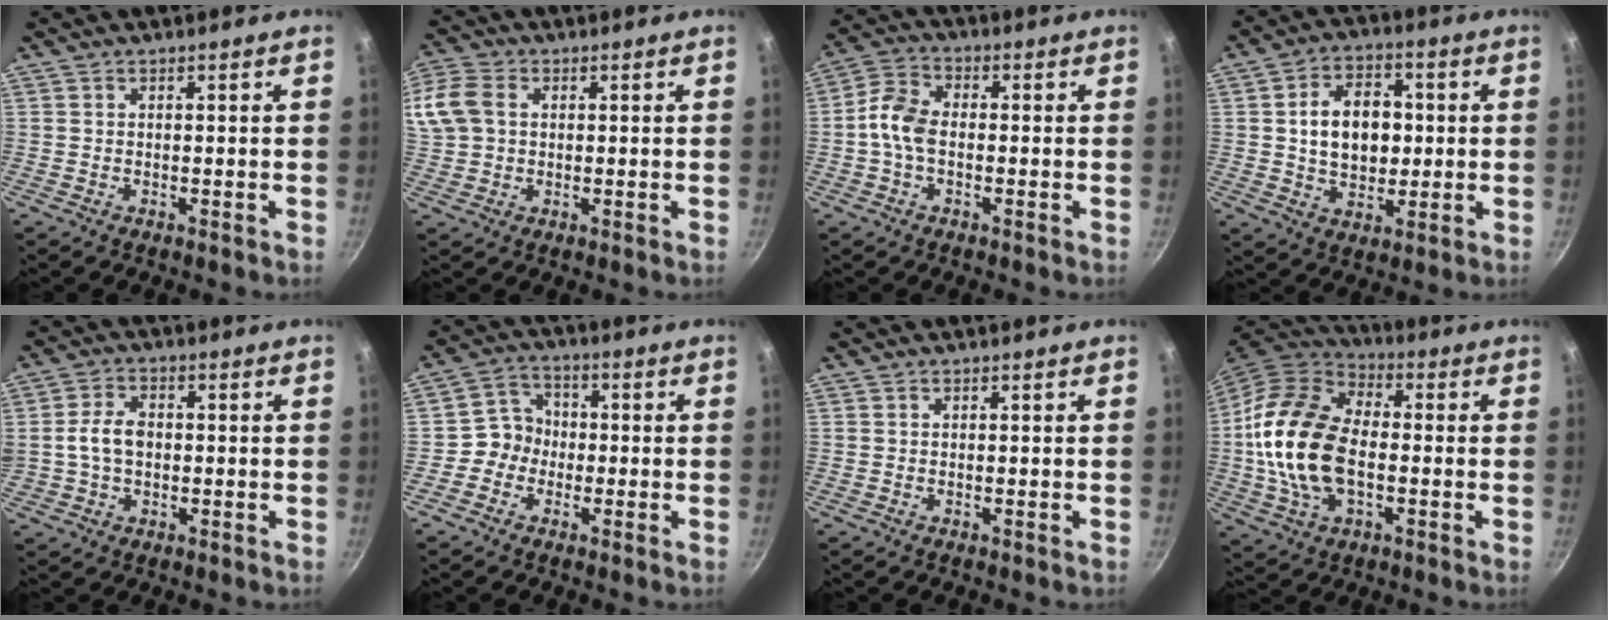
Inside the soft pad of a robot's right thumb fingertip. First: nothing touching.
{"total": 16.8, "force": [3.5, 13.3, 9.7], "torque": [-0.259, 0.044, 0.063]}
{"total": 6.9, "force": [-1.0, 4.4, 5.2], "torque": [-0.101, 0.026, -0.032]}
{"total": 12.0, "force": [0.9, 8.5, 8.4], "torque": [-0.104, 0.009, 0.015]}
{"total": 6.6, "force": [0.0, 4.6, 4.8], "torque": [-0.080, 0.014, -0.004]}
{"total": 5.5, "force": [-1.4, 5.0, 1.7], "torque": [0.007, 0.022, -0.039]}
{"total": 0.0}
{"total": 19.7, "force": [-1.3, 12.3, 15.3], "torque": [-0.282, 0.026, -0.035]}